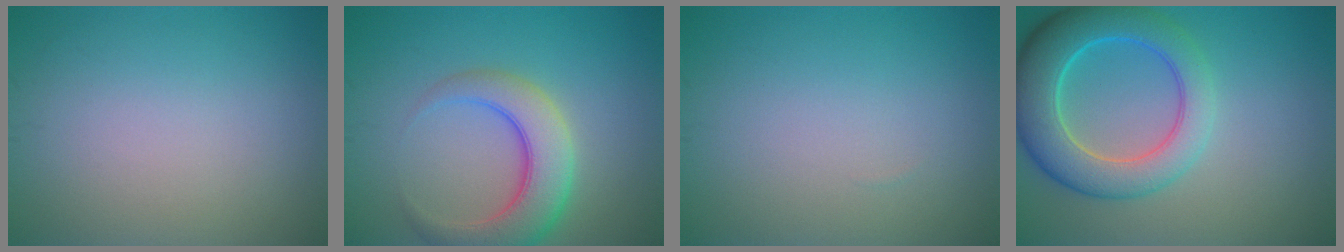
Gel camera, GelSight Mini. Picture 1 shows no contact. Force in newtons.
{"total": 6.1, "press": 6.1, "slide": 0.5}
{"total": 0.0}
{"total": 7.8, "press": 7.8, "slide": 0.4}